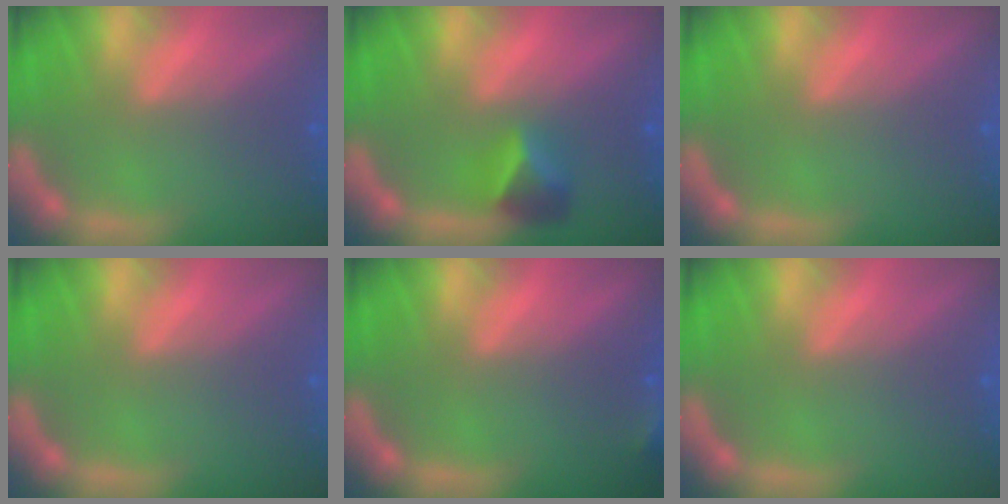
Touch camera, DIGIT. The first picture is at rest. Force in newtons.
{"total": 2.9}
{"total": 0.0}
{"total": 0.0}
{"total": 1.9}
{"total": 0.0}